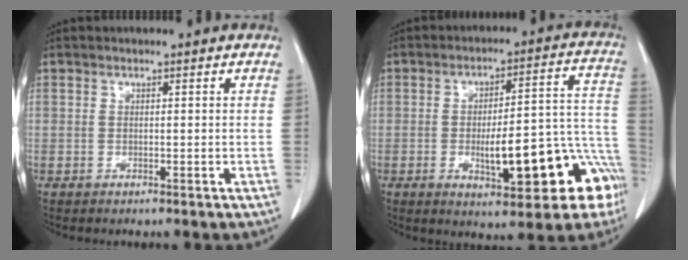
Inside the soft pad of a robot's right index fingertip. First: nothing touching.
{"total": 18.0, "force": [-6.6, 5.1, 16.0], "torque": [-0.130, 0.048, -0.073]}